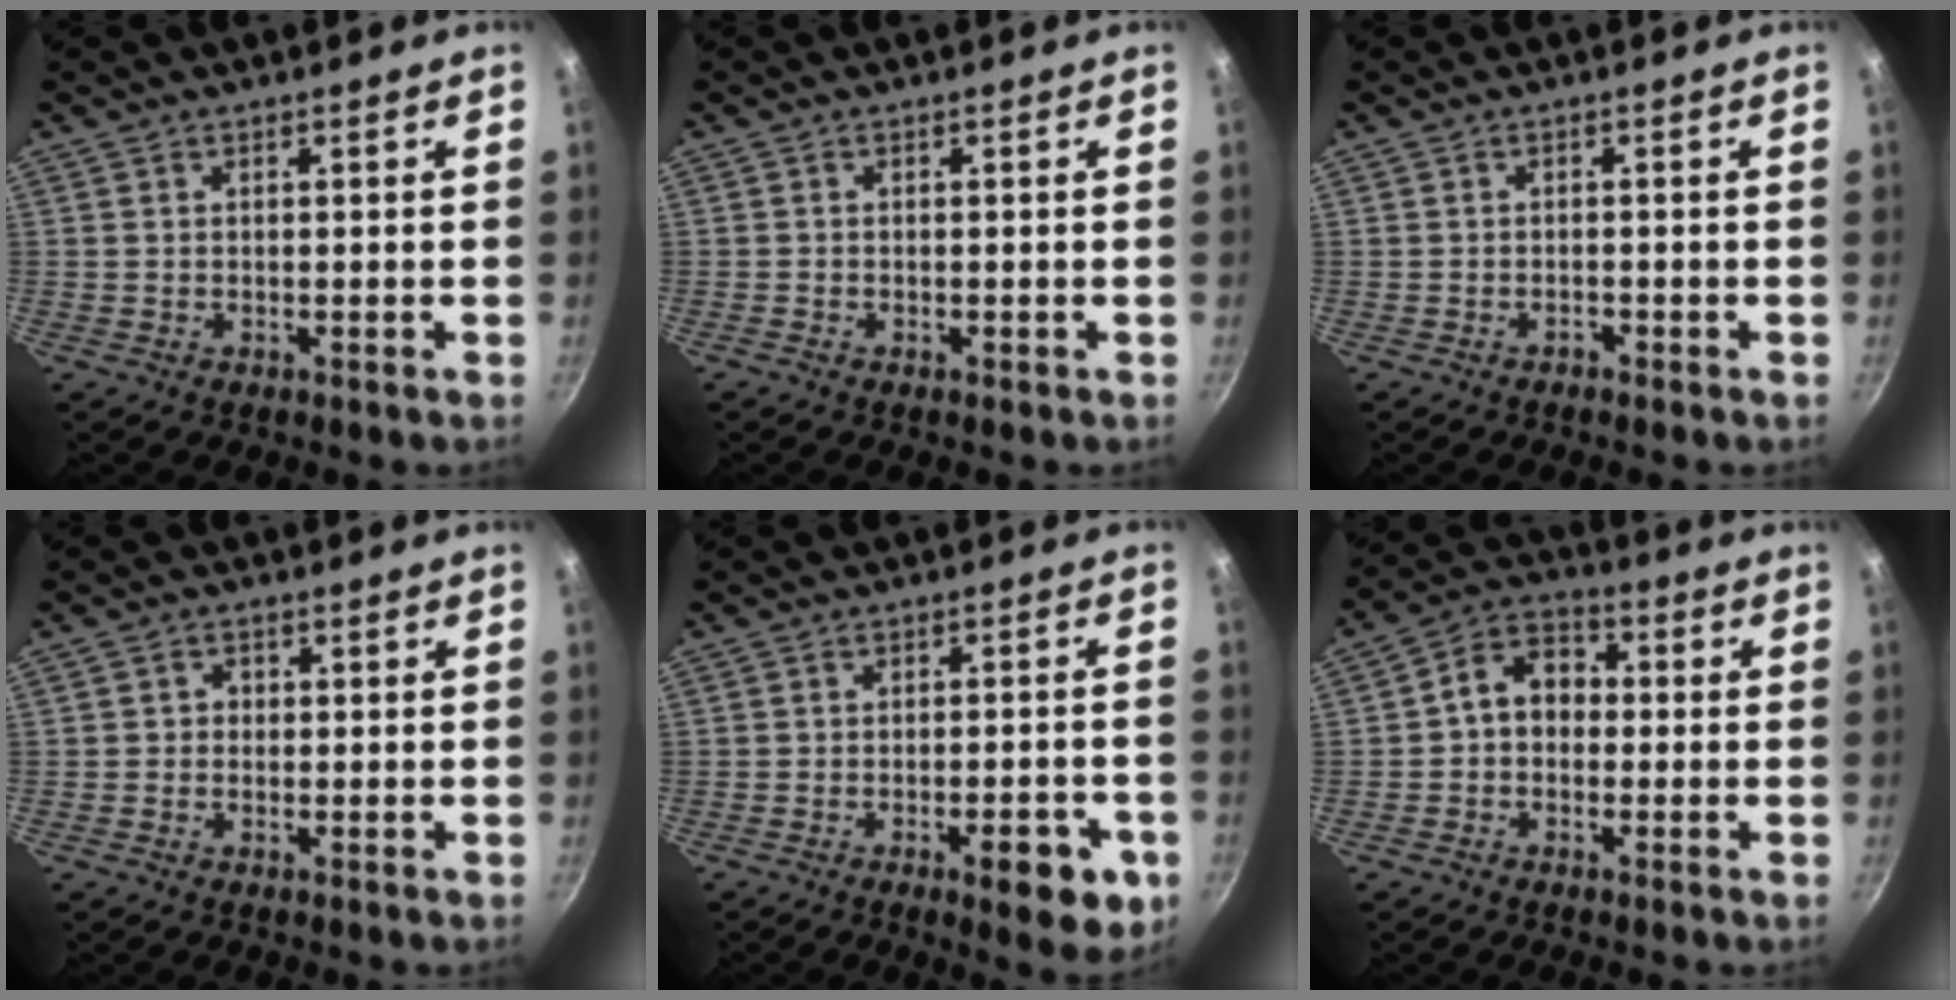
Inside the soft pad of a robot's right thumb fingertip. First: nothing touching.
{"total": 0.0}
{"total": 0.7, "force": [-0.7, 0.3, 0.0], "torque": [-0.003, 0.012, -0.009]}
{"total": 1.6, "force": [-0.2, 1.5, 0.5], "torque": [0.000, 0.003, -0.008]}
{"total": 9.6, "force": [-3.9, 3.5, 8.0], "torque": [-0.073, 0.017, -0.045]}
{"total": 7.6, "force": [-0.3, 6.0, 4.8], "torque": [-0.045, 0.027, -0.025]}